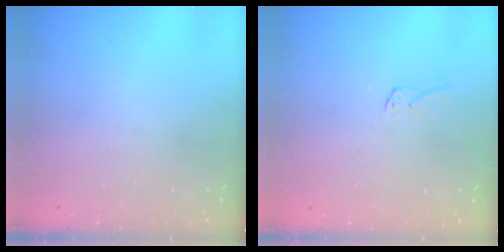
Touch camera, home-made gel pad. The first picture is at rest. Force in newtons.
{"total": 1.8, "press": 1.7, "slide": 0.1}